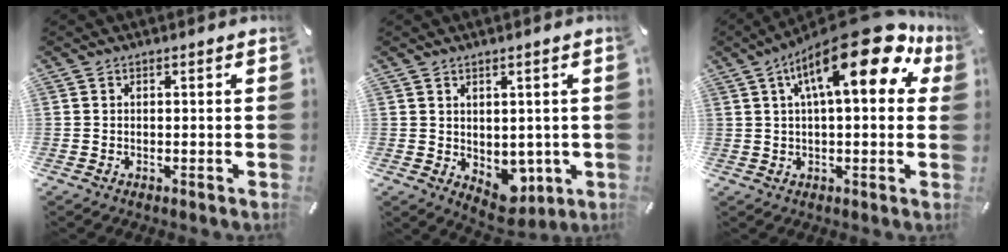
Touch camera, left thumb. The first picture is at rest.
{"total": 5.4, "force": [-0.5, 4.4, 3.2], "torque": [-0.019, 0.001, -0.003]}
{"total": 20.8, "force": [8.5, 7.6, 17.4], "torque": [-0.275, -0.043, 0.126]}